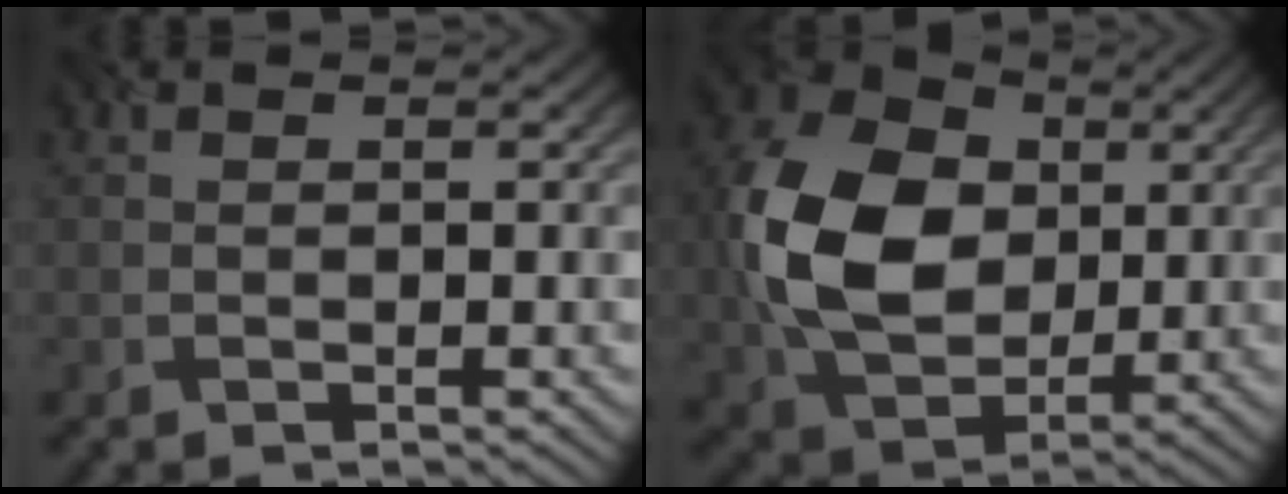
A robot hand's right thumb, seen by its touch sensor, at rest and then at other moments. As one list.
[{"total": 13.8, "force": [1.2, 10.2, 9.2], "torque": [-0.223, 0.010, 0.024]}]